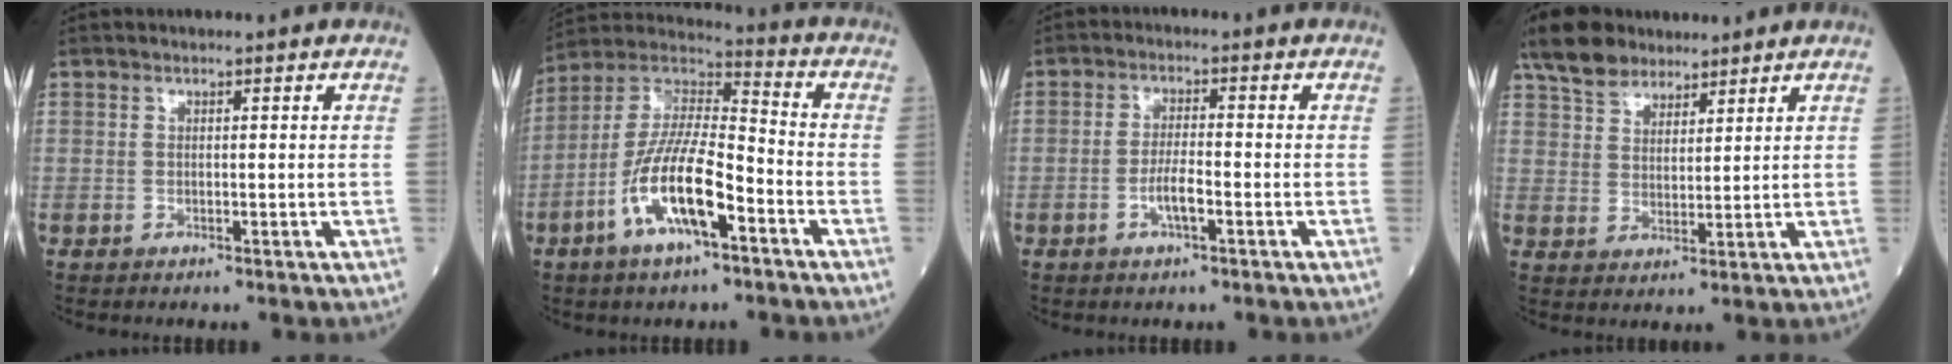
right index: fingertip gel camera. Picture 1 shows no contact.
{"total": 14.1, "force": [-5.9, 3.6, 12.3], "torque": [-0.245, 0.005, -0.112]}
{"total": 3.7, "force": [-1.5, 0.6, 3.4], "torque": [-0.065, 0.001, -0.029]}
{"total": 7.7, "force": [6.2, 3.9, 2.6], "torque": [-0.053, 0.023, 0.118]}